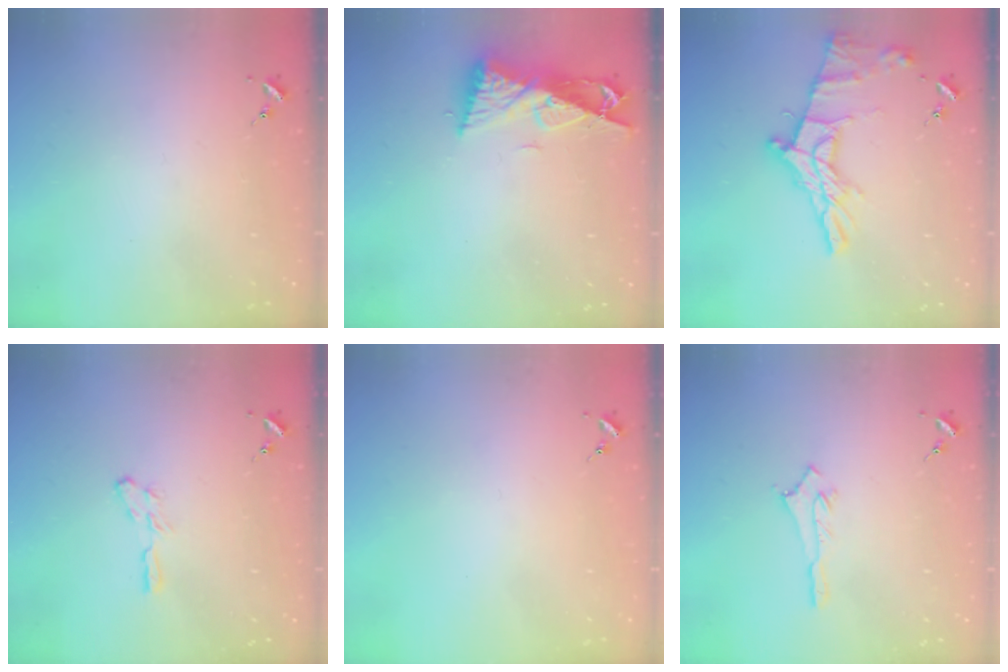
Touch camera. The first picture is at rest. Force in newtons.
{"total": 9.7, "press": 9.7, "slide": 0.7}
{"total": 16.2, "press": 16.1, "slide": 1.0}
{"total": 4.3, "press": 4.3, "slide": 0.5}
{"total": 0.0}
{"total": 2.9, "press": 2.9, "slide": 0.2}